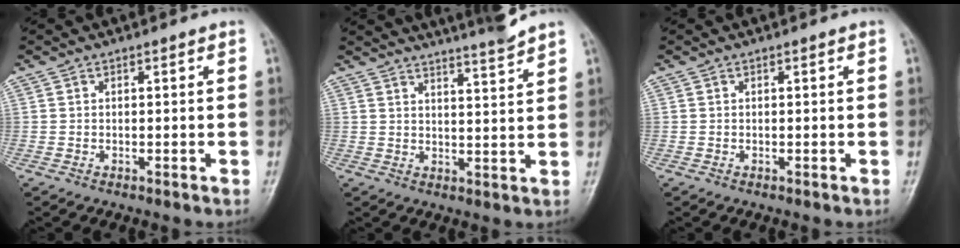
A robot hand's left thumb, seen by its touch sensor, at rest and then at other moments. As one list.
[{"total": 7.7, "force": [7.0, -0.4, 3.3], "torque": [-0.042, -0.038, 0.099]}, {"total": 0.0}]